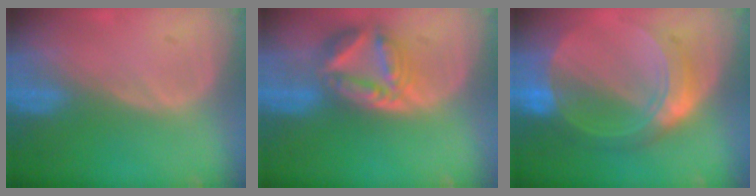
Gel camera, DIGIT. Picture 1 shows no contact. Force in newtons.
{"total": 8.0, "press": 7.1, "slide": 3.8}
{"total": 8.4, "press": 8.3, "slide": 0.7}